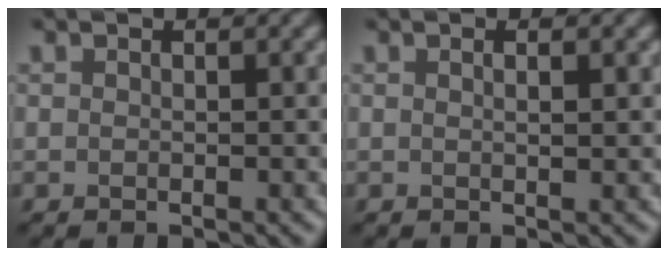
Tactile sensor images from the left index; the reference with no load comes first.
{"total": 1.5, "force": [0.5, 0.4, 1.3], "torque": [-0.013, 0.002, 0.004]}